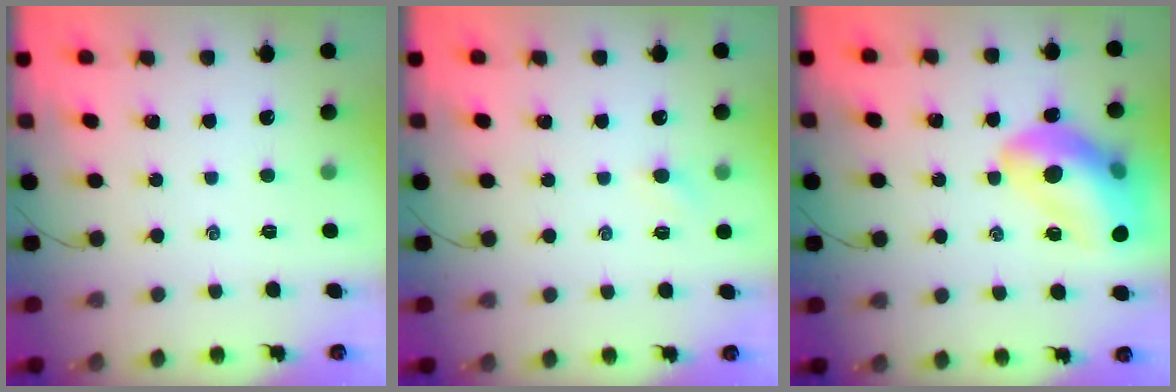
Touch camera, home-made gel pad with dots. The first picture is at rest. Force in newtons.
{"total": 3.2, "press": 3.0, "slide": 0.9}
{"total": 19.4, "press": 19.1, "slide": 3.3}